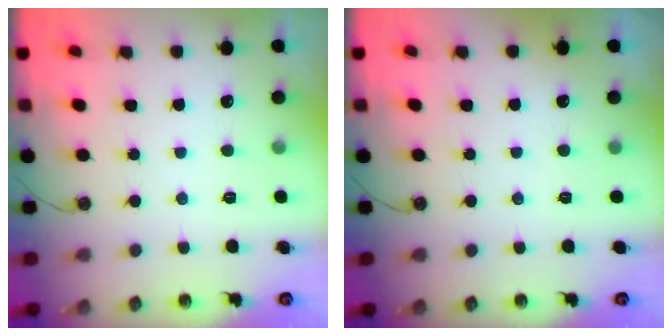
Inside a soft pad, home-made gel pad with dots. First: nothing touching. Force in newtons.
{"total": 1.5, "press": 0.2, "slide": 1.5}